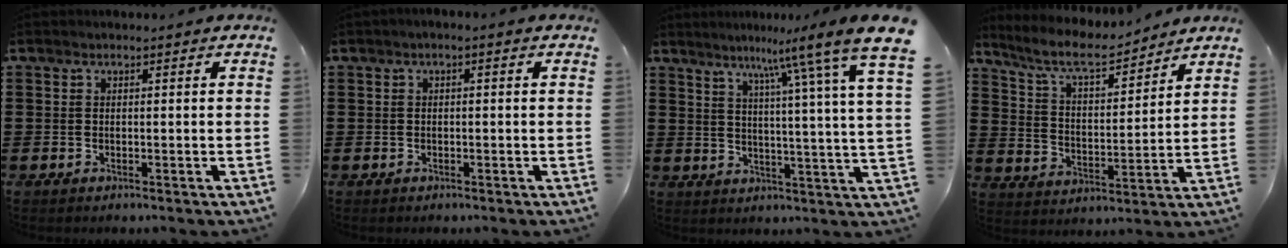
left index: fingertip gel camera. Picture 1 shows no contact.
{"total": 0.9, "force": [-0.4, 0.1, 0.8], "torque": [-0.012, -0.003, -0.006]}
{"total": 8.2, "force": [6.2, -0.9, 5.2], "torque": [-0.094, -0.049, 0.092]}
{"total": 7.7, "force": [6.7, 1.3, 3.5], "torque": [-0.095, -0.033, 0.116]}